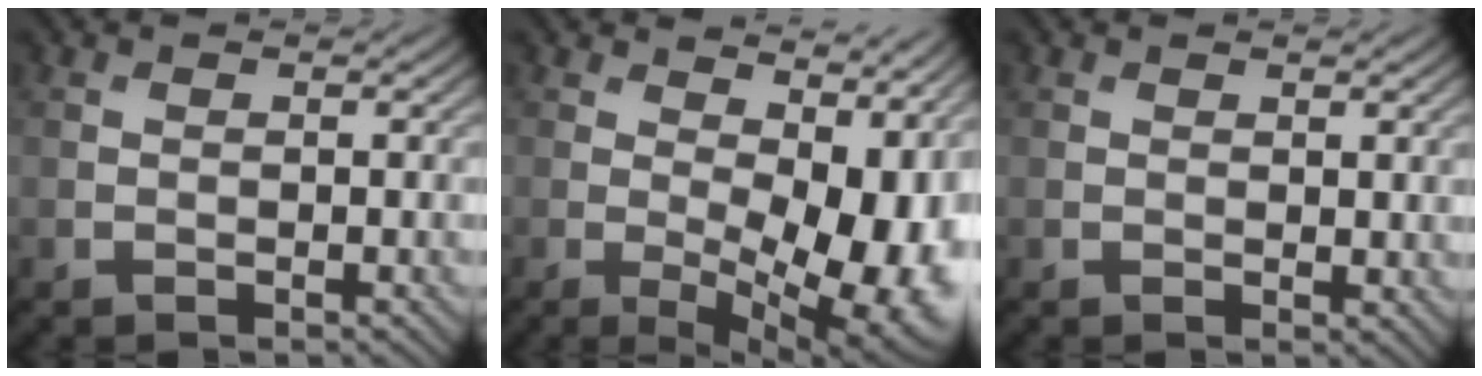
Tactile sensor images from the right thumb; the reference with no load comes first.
{"total": 16.1, "force": [0.1, 8.8, 13.5], "torque": [-0.150, -0.013, 0.043]}
{"total": 1.0, "force": [0.6, 0.4, 0.6], "torque": [-0.008, -0.004, 0.013]}